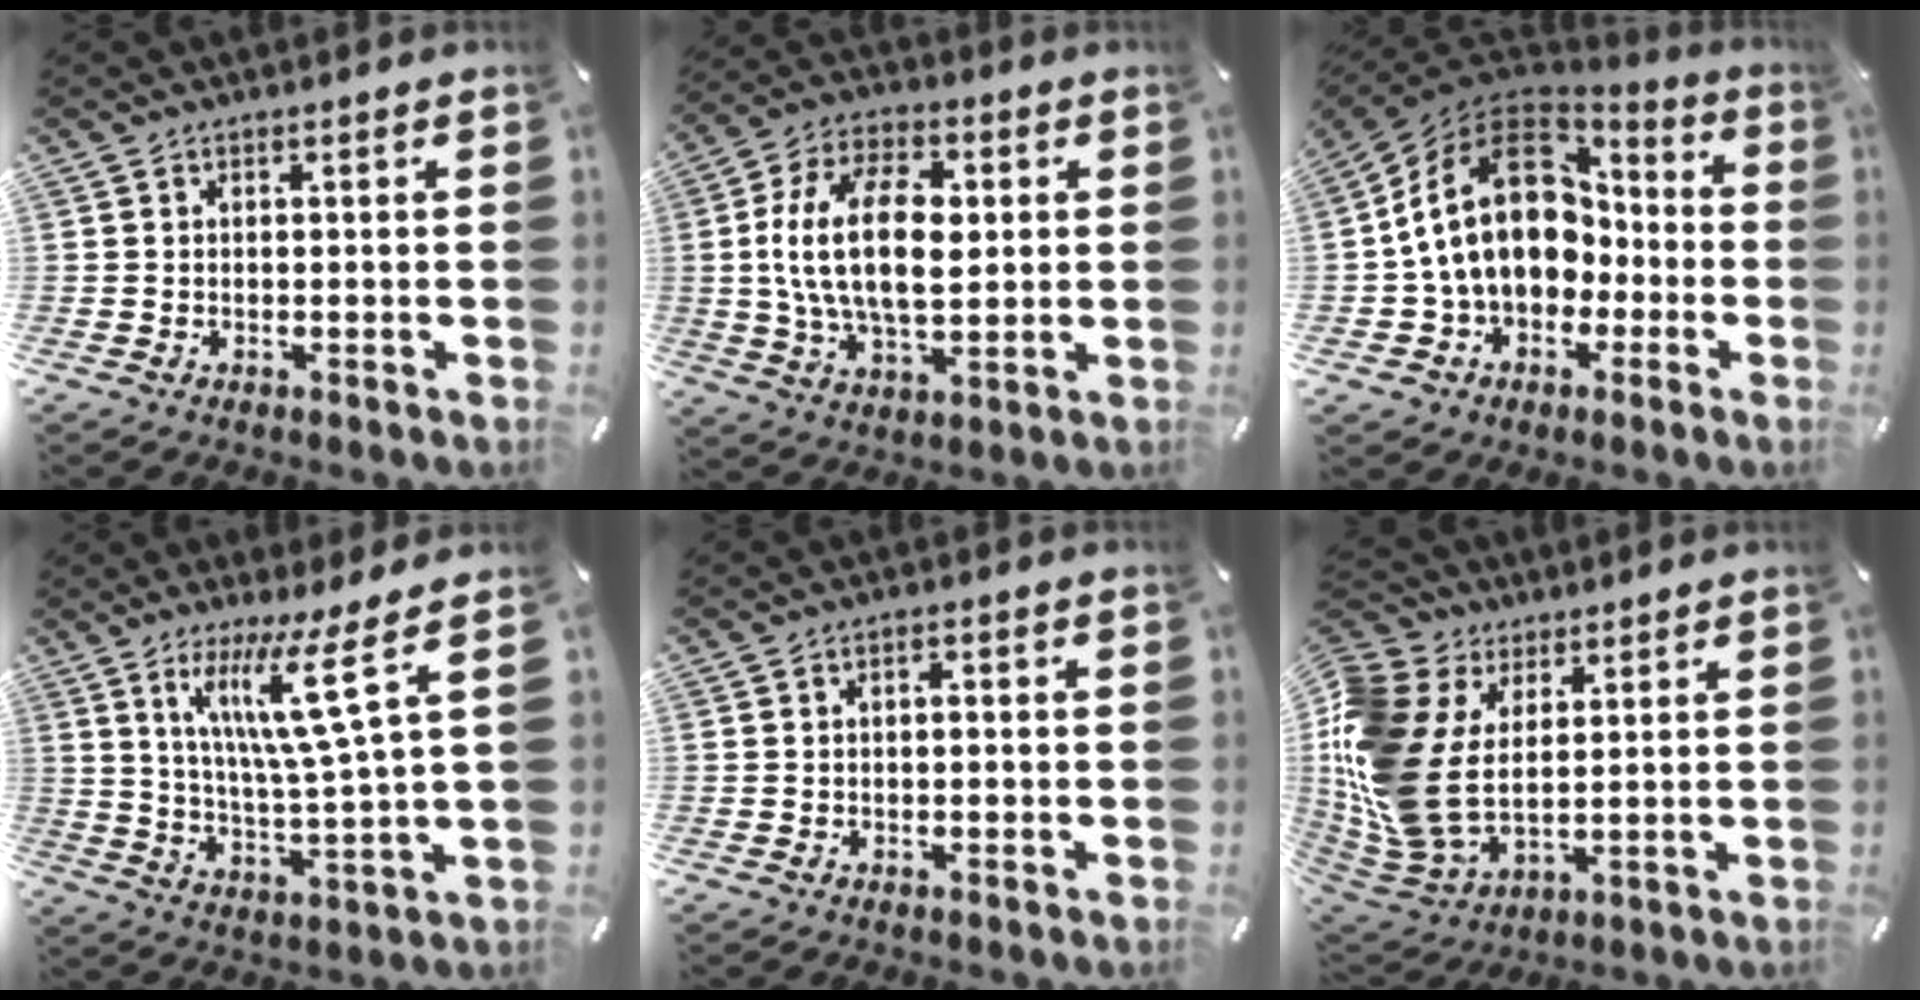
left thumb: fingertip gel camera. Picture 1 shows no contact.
{"total": 18.4, "force": [1.6, 10.9, 14.7], "torque": [-0.293, 0.003, 0.021]}
{"total": 20.3, "force": [1.7, 15.7, 12.8], "torque": [-0.255, 0.010, 0.039]}
{"total": 14.9, "force": [7.2, 0.7, 13.1], "torque": [-0.224, -0.030, 0.101]}
{"total": 1.3, "force": [-0.1, 0.7, 1.1], "torque": [-0.020, 0.002, -0.003]}
{"total": 15.5, "force": [2.4, 11.9, 9.7], "torque": [-0.254, -0.029, 0.042]}